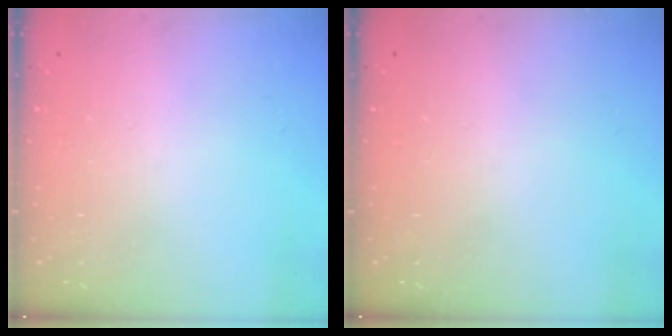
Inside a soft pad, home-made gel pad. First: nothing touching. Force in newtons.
{"total": 0.0}